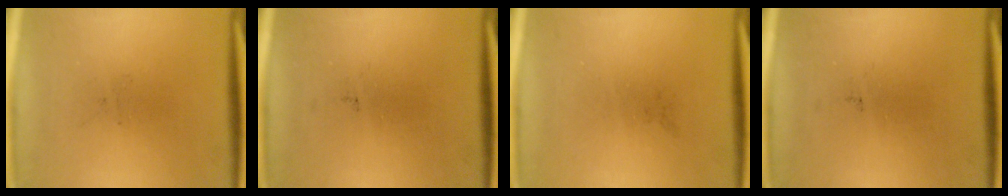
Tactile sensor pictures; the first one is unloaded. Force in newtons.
{"total": 0.0}
{"total": 0.0}
{"total": 0.0}